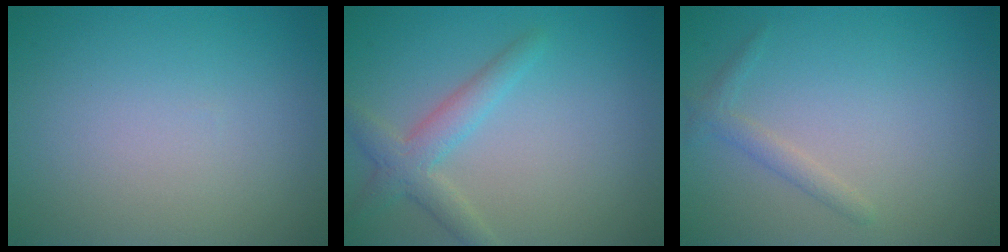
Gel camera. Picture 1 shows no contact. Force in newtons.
{"total": 3.0, "press": 3.0, "slide": 0.1}
{"total": 1.3, "press": 1.3, "slide": 0.1}